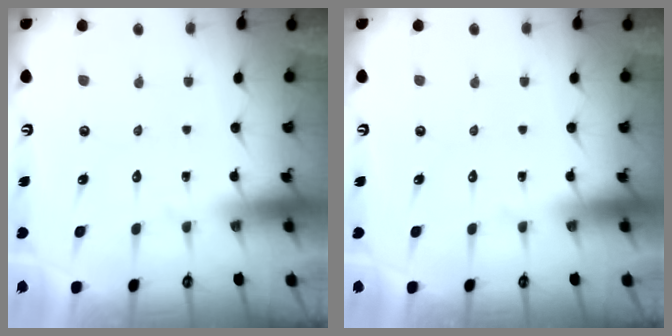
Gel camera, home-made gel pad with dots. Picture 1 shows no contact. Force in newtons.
{"total": 0.0}